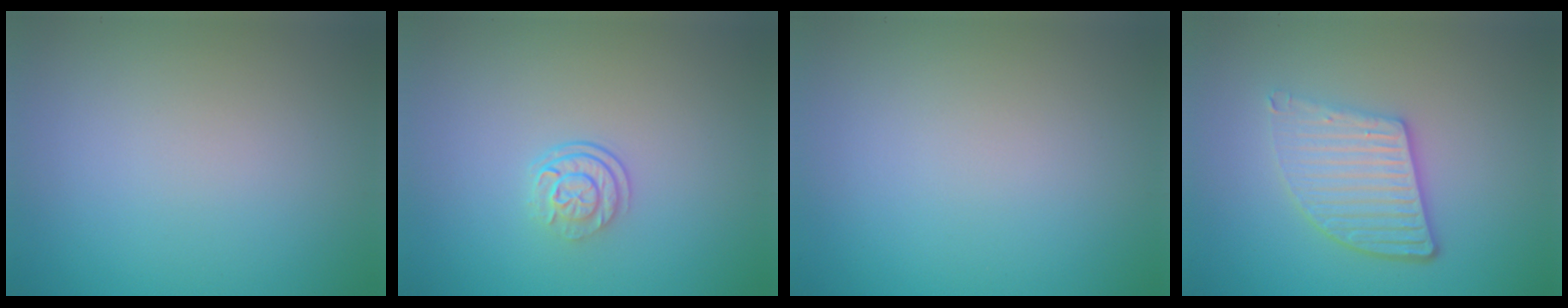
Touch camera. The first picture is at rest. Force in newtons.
{"total": 2.6, "press": 1.8, "slide": 1.9}
{"total": 0.0}
{"total": 4.5, "press": 3.5, "slide": 2.9}